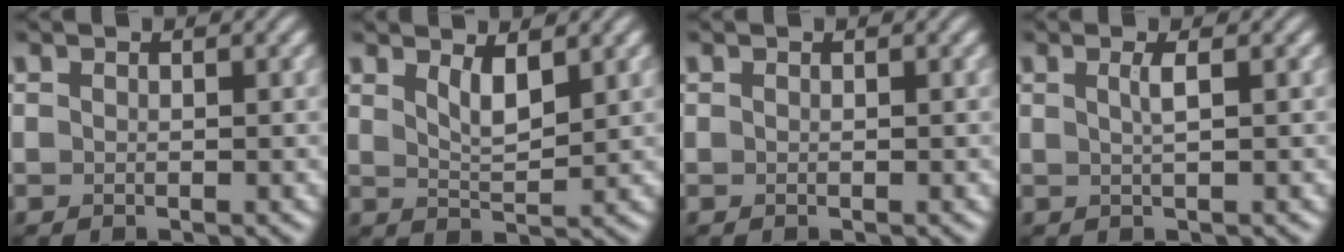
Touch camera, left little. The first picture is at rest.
{"total": 2.5, "force": [1.5, 0.7, 1.8], "torque": [-0.035, -0.008, 0.031]}
{"total": 0.0}
{"total": 1.6, "force": [0.4, 0.4, 1.4], "torque": [-0.024, 0.003, 0.004]}